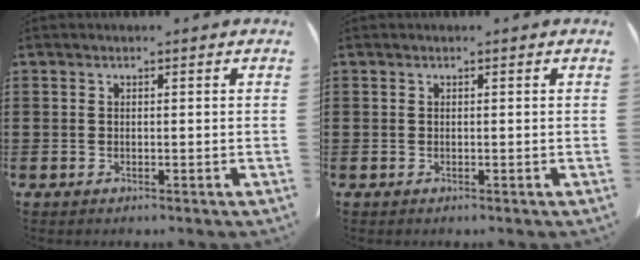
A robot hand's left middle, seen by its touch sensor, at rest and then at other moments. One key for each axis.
{"total": 0.0}